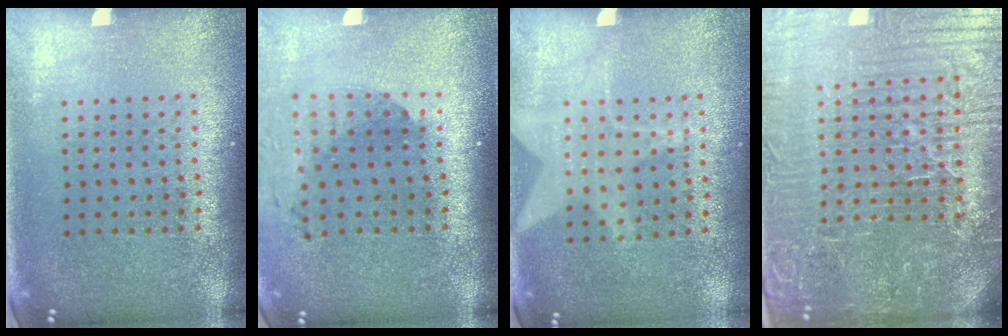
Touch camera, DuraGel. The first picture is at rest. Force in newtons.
{"total": 1.8, "press": 1.5, "slide": 1.1}
{"total": 1.2, "press": 0.9, "slide": 0.8}
{"total": 6.8, "press": 6.1, "slide": 3.0}